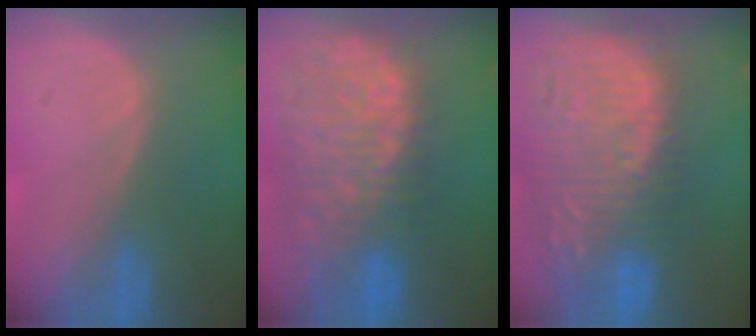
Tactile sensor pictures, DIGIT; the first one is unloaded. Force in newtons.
{"total": 12.8, "press": 10.6, "slide": 7.1}
{"total": 15.5, "press": 13.1, "slide": 8.3}